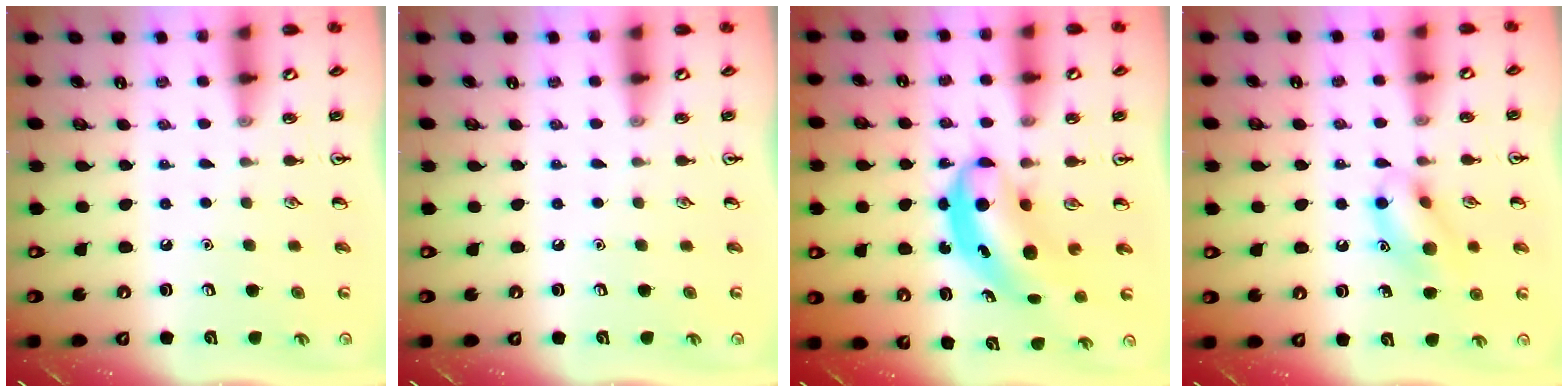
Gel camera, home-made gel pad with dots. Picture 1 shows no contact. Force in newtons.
{"total": 0.0}
{"total": 7.6, "press": 7.5, "slide": 1.4}
{"total": 11.6, "press": 11.6, "slide": 0.6}